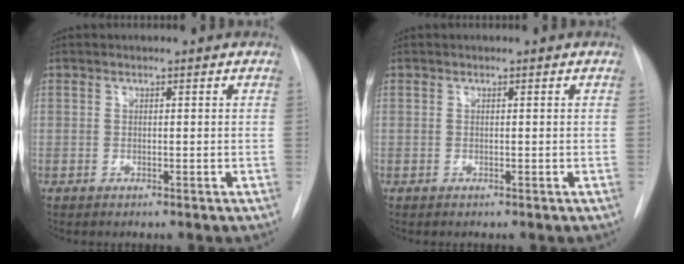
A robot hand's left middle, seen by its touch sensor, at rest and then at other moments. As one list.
[{"total": 0.0}]